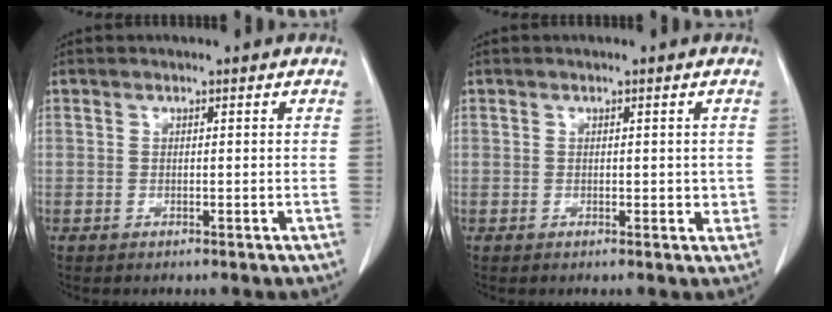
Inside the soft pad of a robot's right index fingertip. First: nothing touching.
{"total": 1.8, "force": [0.1, 1.2, 1.3], "torque": [-0.011, 0.000, 0.003]}